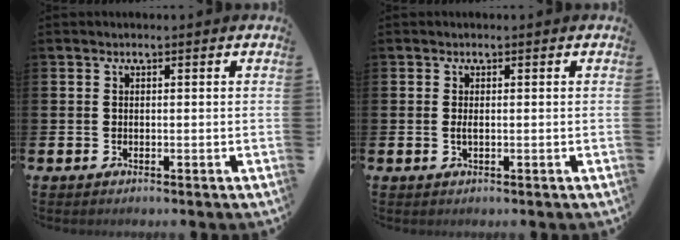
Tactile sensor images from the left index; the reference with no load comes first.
{"total": 0.8, "force": [0.0, 0.2, 0.8], "torque": [-0.016, 0.001, 0.000]}